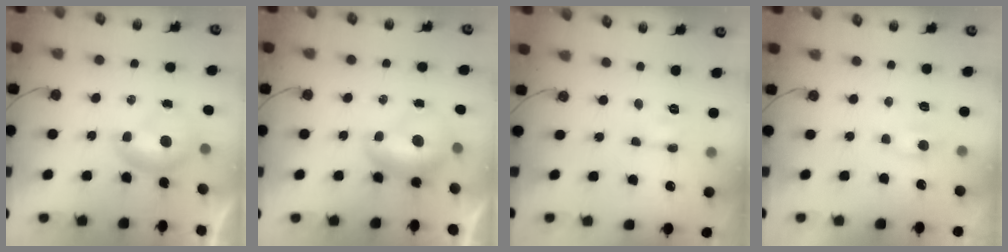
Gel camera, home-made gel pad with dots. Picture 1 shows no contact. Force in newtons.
{"total": 1.6, "press": 1.6, "slide": 0.4}
{"total": 0.9, "press": 0.8, "slide": 0.3}
{"total": 0.6, "press": 0.4, "slide": 0.5}